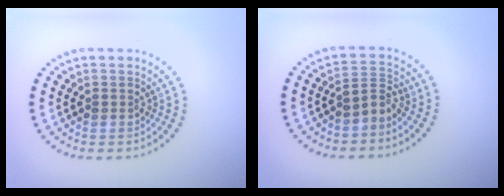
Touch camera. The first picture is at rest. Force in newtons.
{"total": 2.3, "press": 1.6, "slide": 1.6}